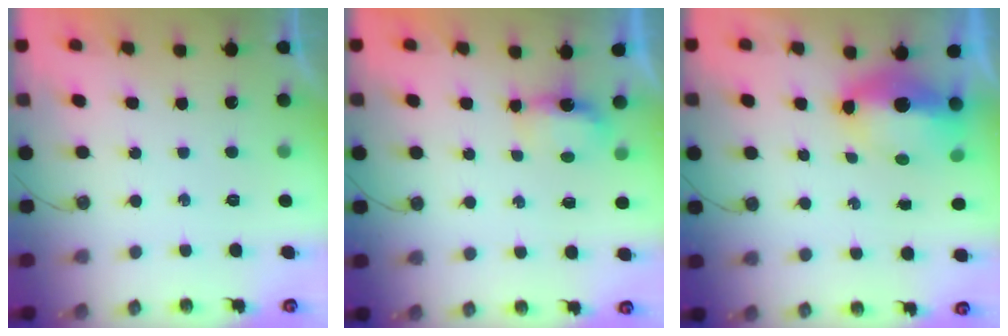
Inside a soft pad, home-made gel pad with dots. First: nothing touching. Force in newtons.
{"total": 4.3, "press": 4.2, "slide": 0.7}
{"total": 9.5, "press": 9.5, "slide": 1.0}